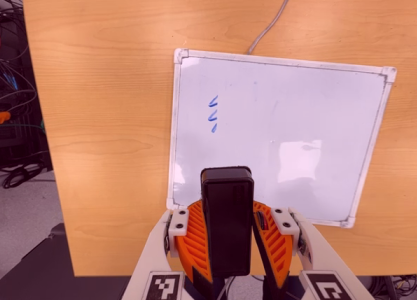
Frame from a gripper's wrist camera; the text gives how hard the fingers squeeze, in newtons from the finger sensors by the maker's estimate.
{"total": 8.0, "left": 8.6, "right": 7.4}